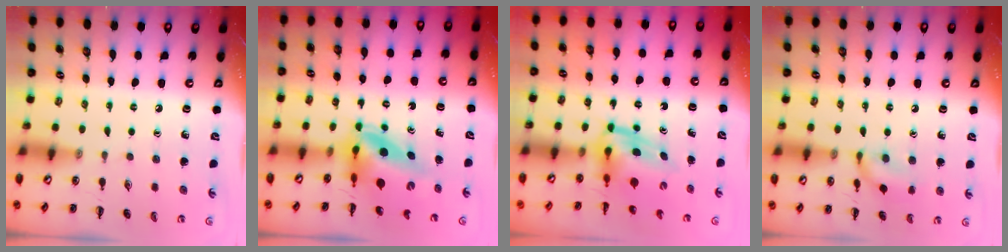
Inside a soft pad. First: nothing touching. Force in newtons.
{"total": 5.4, "press": 5.1, "slide": 1.9}
{"total": 5.0, "press": 4.9, "slide": 1.1}
{"total": 10.0, "press": 10.0, "slide": 0.5}